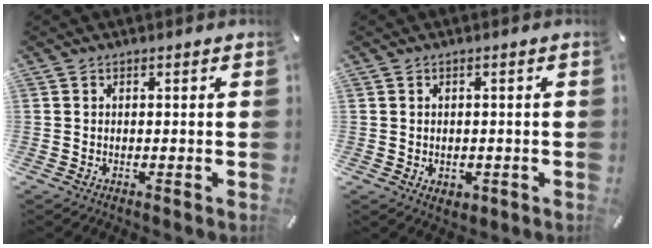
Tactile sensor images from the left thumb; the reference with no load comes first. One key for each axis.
{"total": 2.0, "fx": -0.5, "fy": 1.8, "fz": 0.9, "tx": -0.008, "ty": -0.001, "tz": -0.011}